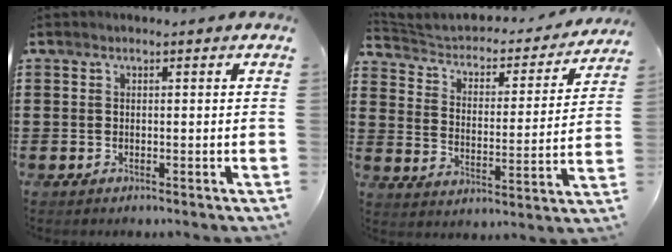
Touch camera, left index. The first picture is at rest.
{"total": 2.7, "force": [2.2, 1.1, 1.0], "torque": [-0.038, -0.024, 0.028]}